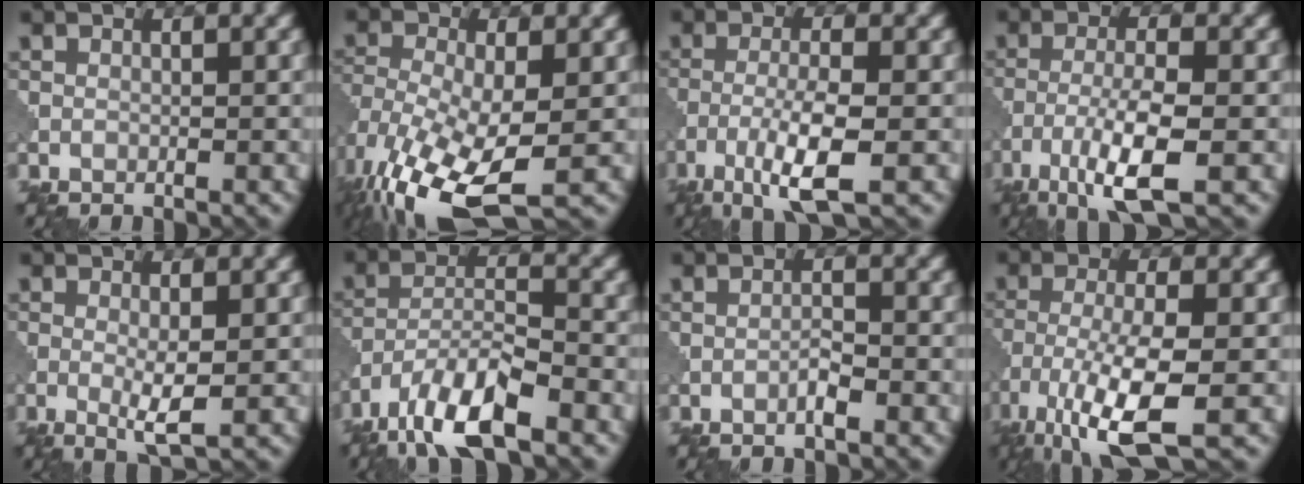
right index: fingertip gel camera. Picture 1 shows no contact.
{"total": 11.8, "force": [-5.5, 5.4, 8.9], "torque": [-0.196, -0.022, -0.096]}
{"total": 5.8, "force": [-2.6, 1.1, 5.1], "torque": [-0.098, 0.001, -0.053]}
{"total": 6.7, "force": [-3.3, 1.4, 5.7], "torque": [-0.110, 0.000, -0.069]}
{"total": 2.9, "force": [-0.3, 0.4, 2.9], "torque": [-0.055, -0.008, -0.003]}
{"total": 8.8, "force": [-6.1, 2.7, 5.7], "torque": [-0.102, -0.001, -0.123]}
{"total": 1.4, "force": [-0.8, 0.2, 1.1], "torque": [-0.020, 0.004, -0.016]}
{"total": 9.3, "force": [-4.9, 2.6, 7.5], "torque": [-0.157, -0.016, -0.093]}